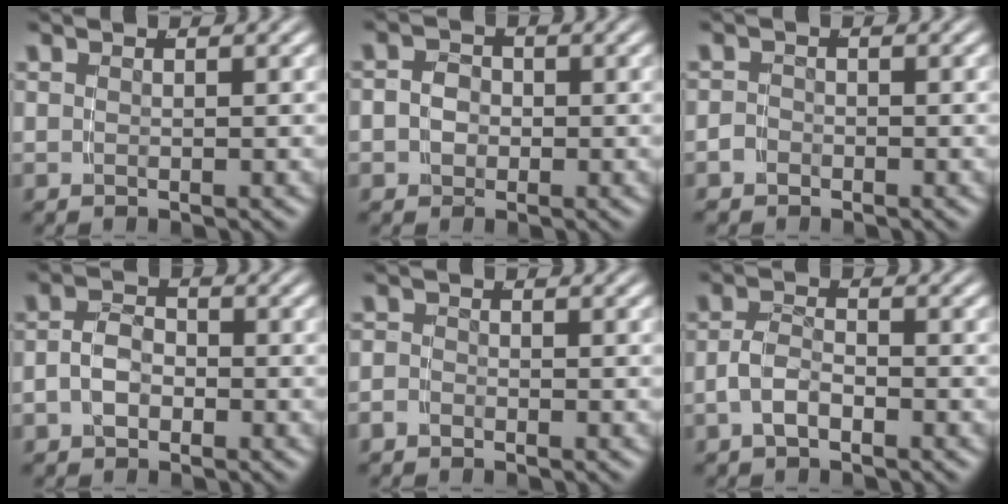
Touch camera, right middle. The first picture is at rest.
{"total": 3.3, "force": [-0.5, 3.1, 1.3], "torque": [-0.037, -0.017, -0.006]}
{"total": 1.3, "force": [-1.2, 0.5, 0.0], "torque": [-0.003, -0.012, -0.016]}
{"total": 3.4, "force": [-1.2, 2.5, 2.0], "torque": [-0.047, -0.009, -0.019]}
{"total": 1.3, "force": [-1.1, 0.6, 0.1], "torque": [-0.006, -0.010, -0.019]}
{"total": 2.5, "force": [-1.5, 1.2, 1.6], "torque": [-0.036, -0.007, -0.024]}